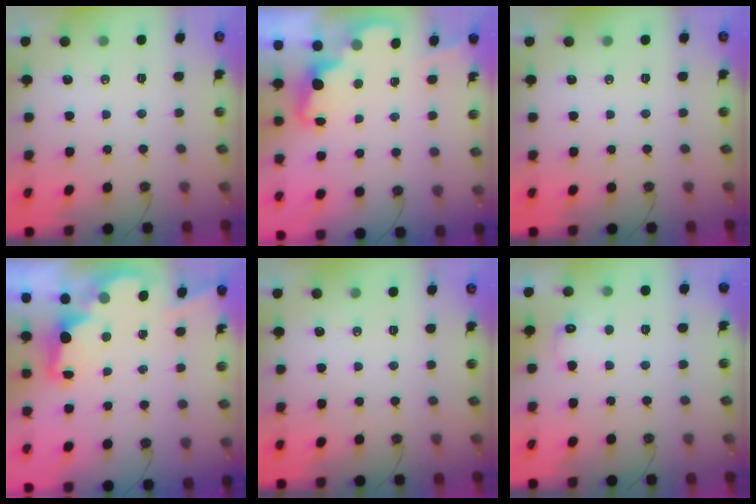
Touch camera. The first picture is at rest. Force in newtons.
{"total": 2.5, "press": 2.4, "slide": 0.5}
{"total": 0.0}
{"total": 2.9, "press": 2.8, "slide": 0.5}
{"total": 0.0}
{"total": 7.8, "press": 7.7, "slide": 0.5}